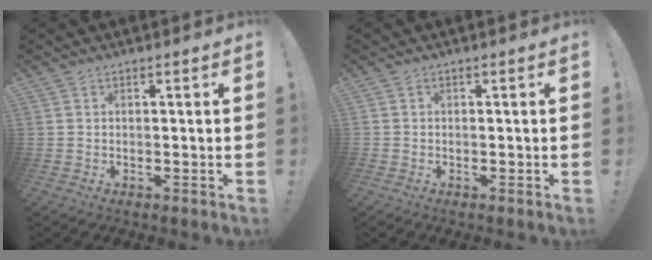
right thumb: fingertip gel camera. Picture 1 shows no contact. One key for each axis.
{"total": 0.5, "fx": -0.4, "fy": 0.3, "fz": 0.0, "tx": -0.003, "ty": 0.003, "tz": -0.006}